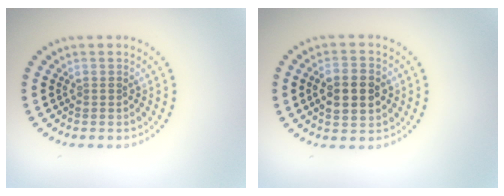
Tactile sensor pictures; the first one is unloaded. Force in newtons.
{"total": 4.6, "press": 4.6, "slide": 0.1}